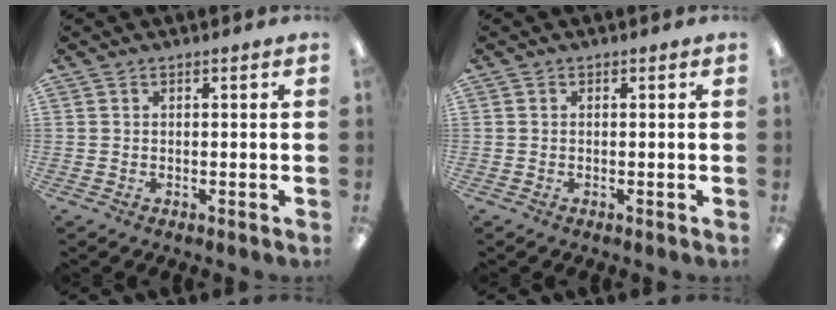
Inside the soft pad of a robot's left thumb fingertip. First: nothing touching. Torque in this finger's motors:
{"motor_torque": [0.00, 0.00, 0.01, 0.00, 0.00]}